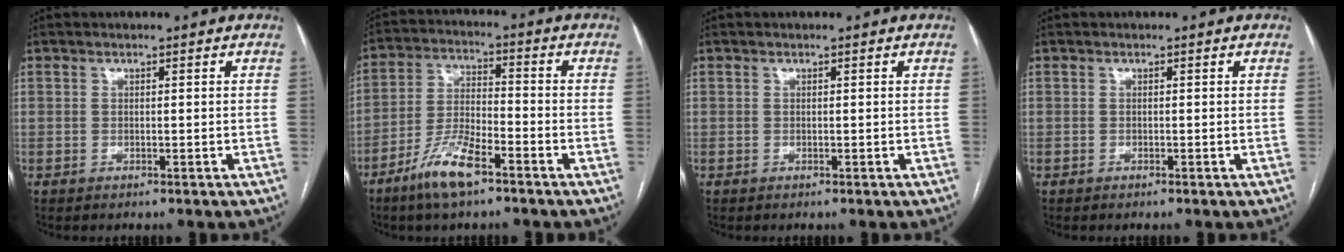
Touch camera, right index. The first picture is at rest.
{"total": 8.9, "force": [-5.8, 1.9, 6.5], "torque": [-0.137, -0.008, -0.113]}
{"total": 0.0}
{"total": 0.0}